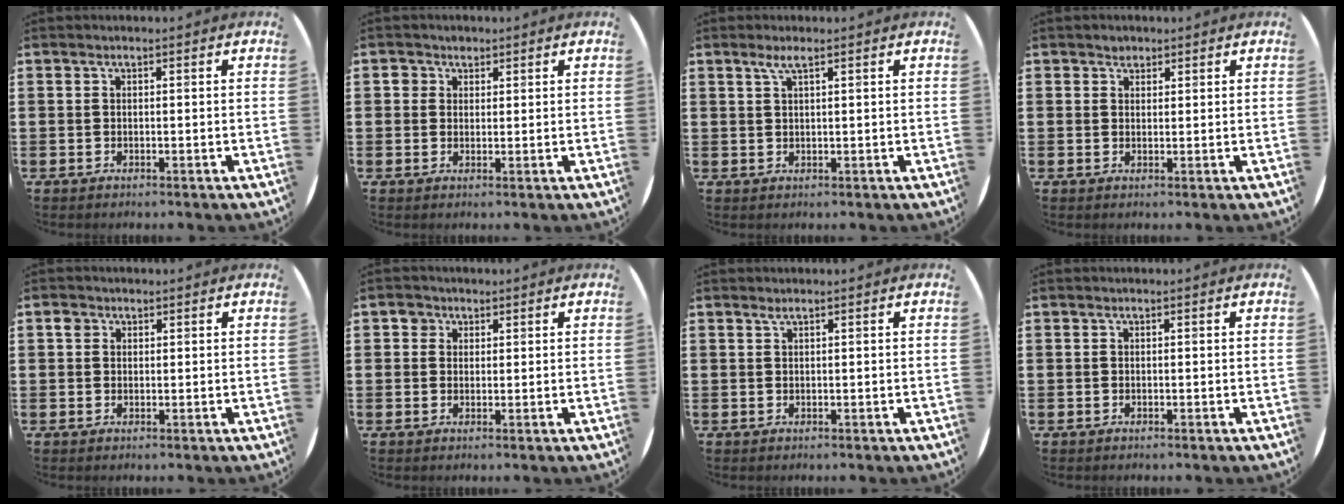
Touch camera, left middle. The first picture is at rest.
{"total": 1.7, "force": [1.1, 1.3, 0.1], "torque": [0.021, -0.005, 0.017]}
{"total": 1.8, "force": [1.1, 0.1, 1.5], "torque": [-0.031, 0.004, 0.018]}
{"total": 1.4, "force": [1.2, 0.8, 0.2], "torque": [0.004, 0.000, 0.022]}
{"total": 1.4, "force": [0.8, 1.0, 0.3], "torque": [0.000, 0.001, 0.014]}
{"total": 1.8, "force": [1.2, 1.3, 0.2], "torque": [0.011, -0.001, 0.020]}
{"total": 0.5, "force": [0.4, -0.1, 0.4], "torque": [-0.006, -0.001, 0.007]}
{"total": 0.0}